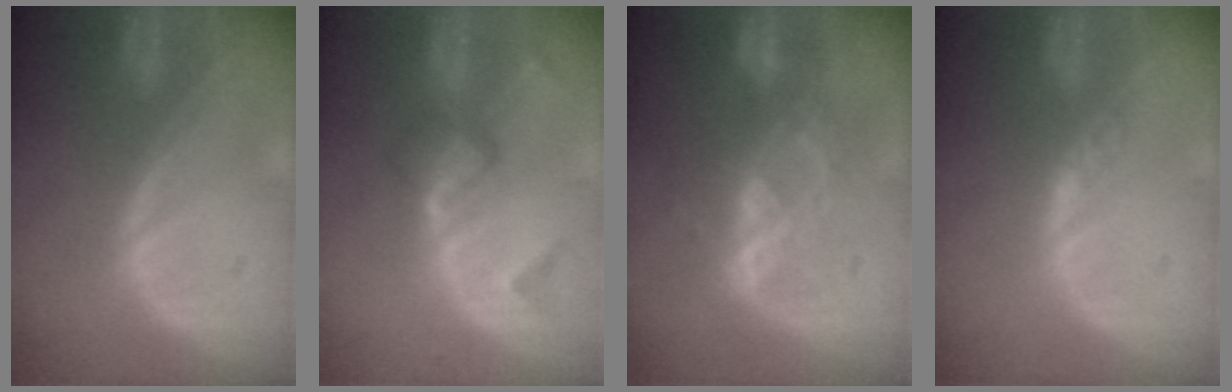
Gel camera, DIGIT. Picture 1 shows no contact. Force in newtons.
{"total": 5.3, "press": 5.0, "slide": 2.0}
{"total": 6.8, "press": 6.7, "slide": 1.5}
{"total": 1.6, "press": 1.3, "slide": 0.9}